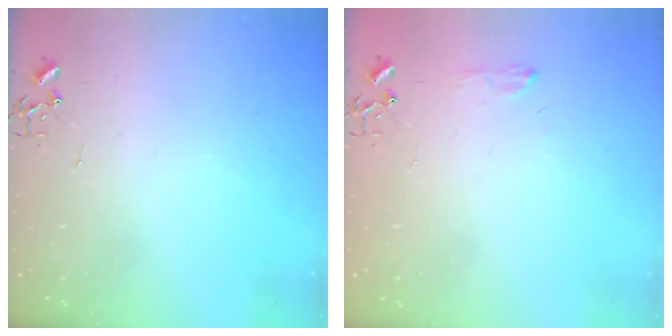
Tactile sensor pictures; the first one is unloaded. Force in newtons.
{"total": 6.3, "press": 6.2, "slide": 0.8}